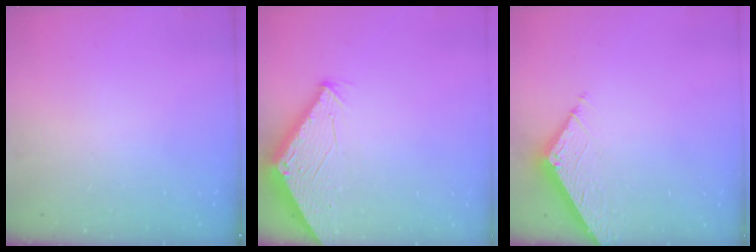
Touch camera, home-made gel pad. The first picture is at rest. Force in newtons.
{"total": 2.8, "press": 2.8, "slide": 0.1}
{"total": 6.7, "press": 6.7, "slide": 0.2}